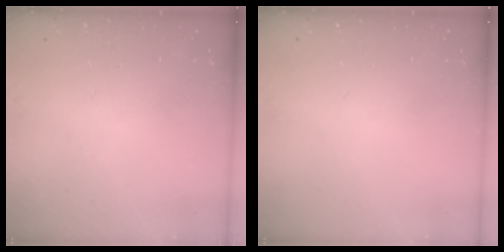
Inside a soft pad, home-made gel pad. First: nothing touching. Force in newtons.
{"total": 0.0}